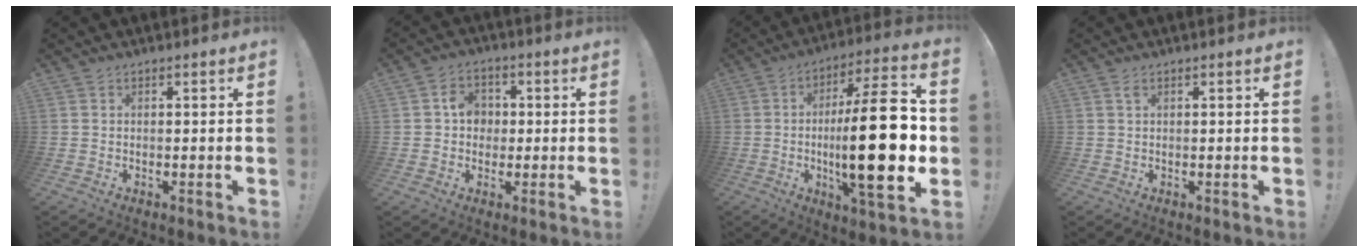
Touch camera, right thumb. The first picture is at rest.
{"total": 6.9, "force": [0.5, 6.1, 3.2], "torque": [-0.055, 0.015, 0.013]}
{"total": 26.2, "force": [-2.3, 6.2, 25.4], "torque": [-0.424, -0.011, -0.042]}
{"total": 1.1, "force": [0.5, 0.5, 0.8], "torque": [-0.017, 0.003, 0.009]}